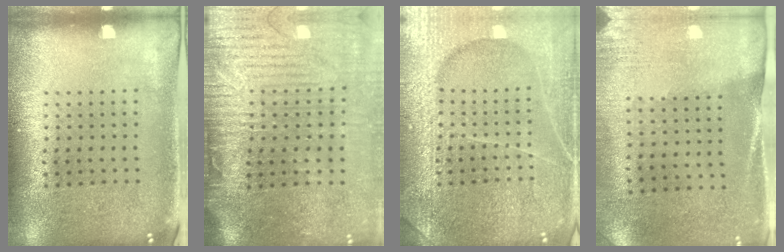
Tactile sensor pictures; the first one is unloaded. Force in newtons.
{"total": 4.2, "press": 3.6, "slide": 2.1}
{"total": 6.5, "press": 6.5, "slide": 0.7}
{"total": 2.6, "press": 2.3, "slide": 1.3}